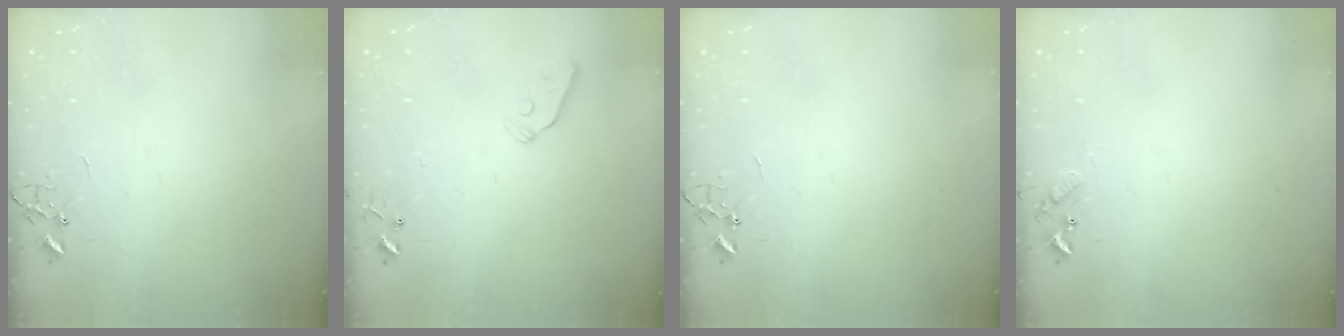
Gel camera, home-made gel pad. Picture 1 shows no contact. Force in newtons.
{"total": 5.2, "press": 5.2, "slide": 0.6}
{"total": 0.0}
{"total": 5.5, "press": 5.5, "slide": 0.4}